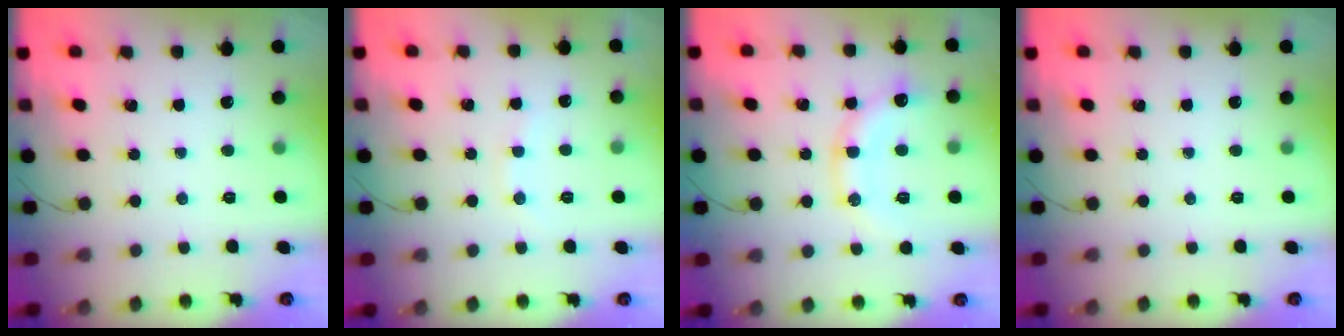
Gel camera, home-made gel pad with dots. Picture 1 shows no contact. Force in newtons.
{"total": 6.0, "press": 5.9, "slide": 1.3}
{"total": 11.1, "press": 11.0, "slide": 1.4}
{"total": 0.0}